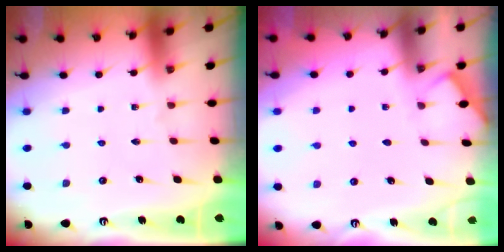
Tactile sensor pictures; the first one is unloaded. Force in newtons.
{"total": 3.0, "press": 2.9, "slide": 0.5}